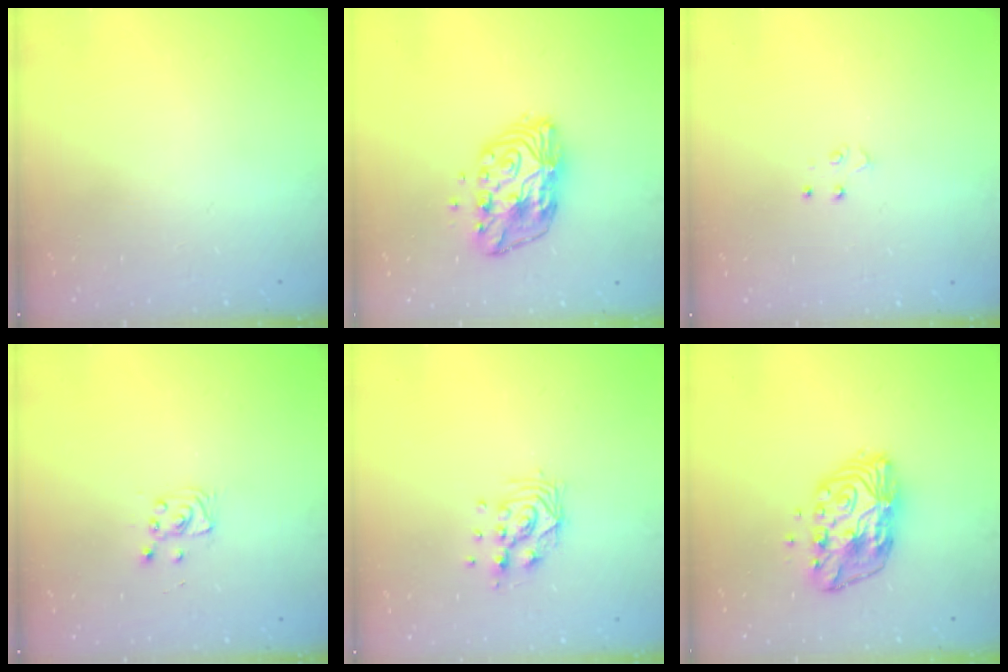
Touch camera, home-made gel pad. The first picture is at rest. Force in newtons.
{"total": 12.5, "press": 12.5, "slide": 1.0}
{"total": 3.5, "press": 3.5, "slide": 0.3}
{"total": 4.4, "press": 4.4, "slide": 0.5}
{"total": 9.2, "press": 9.2, "slide": 0.5}
{"total": 12.5, "press": 12.5, "slide": 1.0}